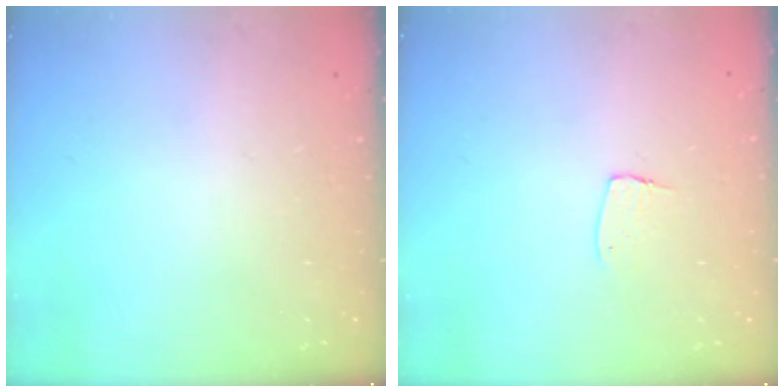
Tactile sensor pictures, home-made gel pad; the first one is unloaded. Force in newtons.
{"total": 4.6, "press": 4.6, "slide": 0.3}